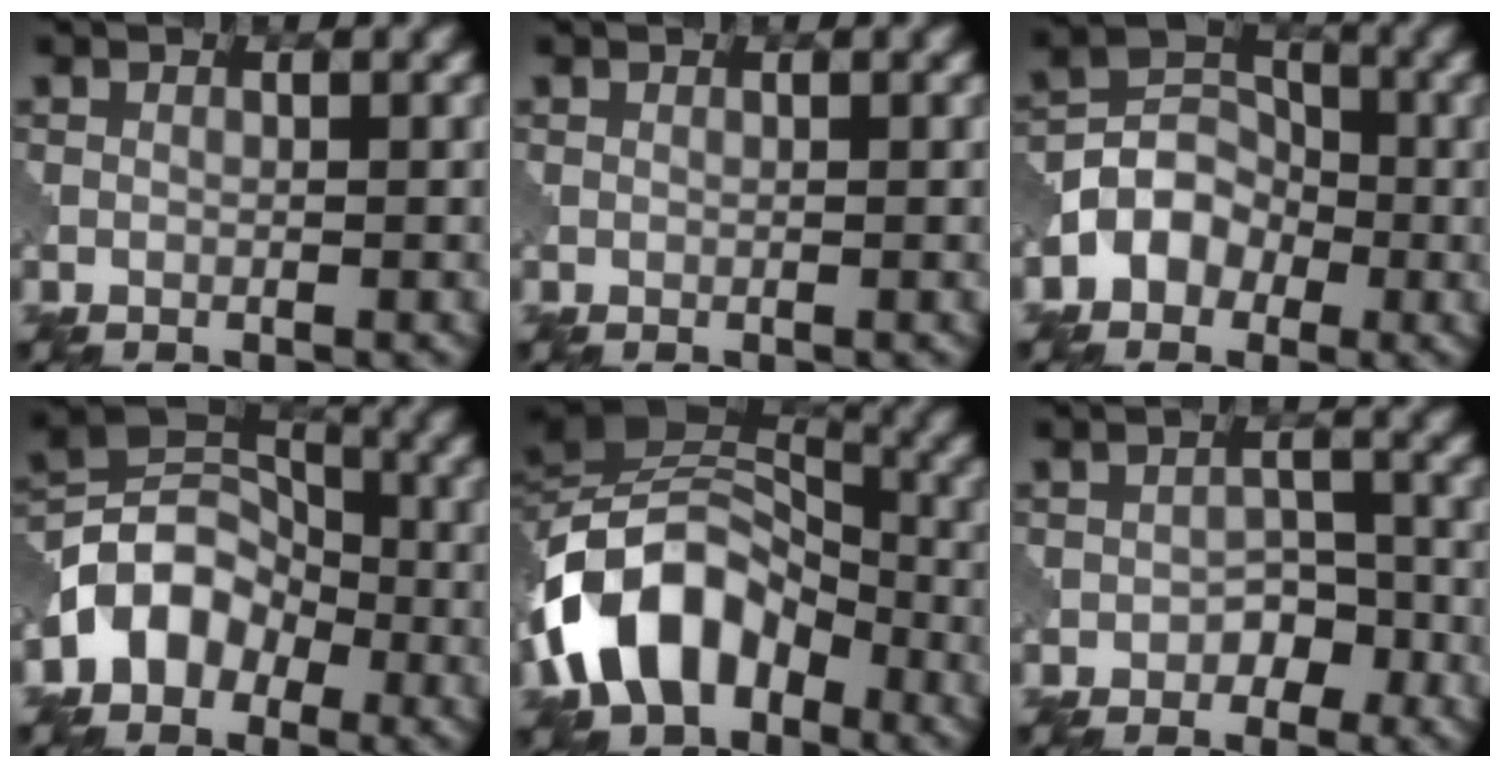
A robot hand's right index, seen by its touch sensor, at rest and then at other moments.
{"total": 0.0}
{"total": 4.4, "force": [-1.9, 3.4, 1.9], "torque": [-0.026, 0.009, -0.046]}
{"total": 5.9, "force": [-2.6, 4.4, 2.8], "torque": [-0.036, 0.011, -0.061]}
{"total": 12.3, "force": [-4.8, 8.2, 7.8], "torque": [-0.147, 0.014, -0.103]}
{"total": 2.3, "force": [-1.2, 1.6, 1.2], "torque": [-0.013, 0.006, -0.019]}